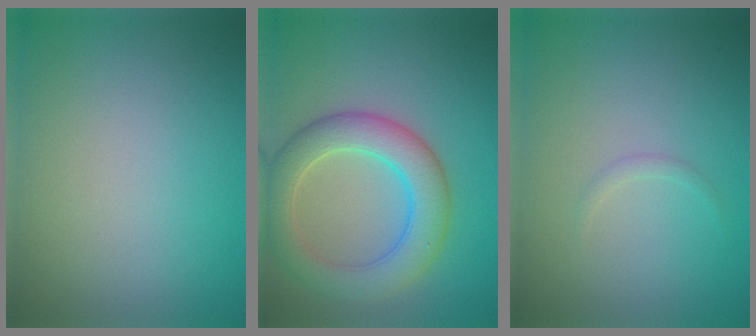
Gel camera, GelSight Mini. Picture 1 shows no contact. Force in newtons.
{"total": 6.1, "press": 6.1, "slide": 0.5}
{"total": 0.6, "press": 0.6, "slide": 0.0}